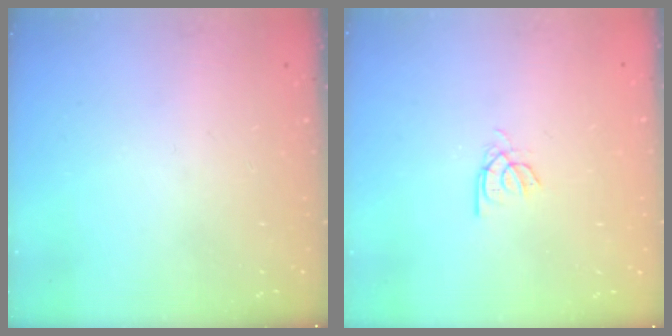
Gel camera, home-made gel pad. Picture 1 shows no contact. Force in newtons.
{"total": 2.2, "press": 2.2, "slide": 0.2}